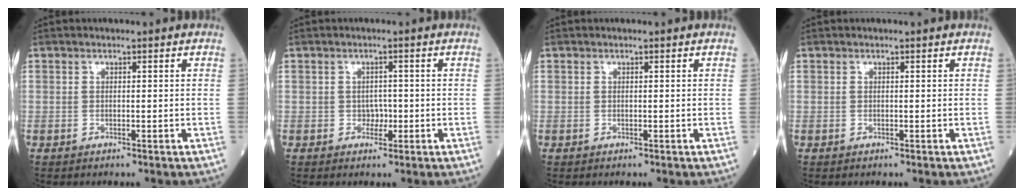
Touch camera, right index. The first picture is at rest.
{"total": 1.7, "force": [-0.5, 1.2, 1.0], "torque": [-0.011, 0.004, -0.006]}
{"total": 0.0}
{"total": 0.0}